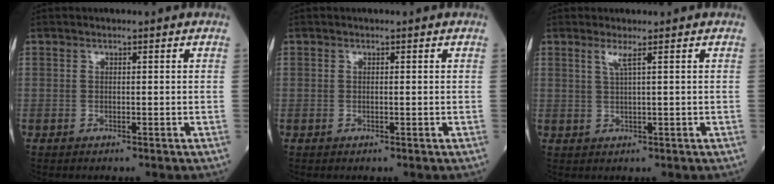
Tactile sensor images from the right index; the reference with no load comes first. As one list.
[{"total": 0.0}, {"total": 1.8, "force": [1.0, -0.5, 1.4], "torque": [-0.037, -0.003, 0.024]}]